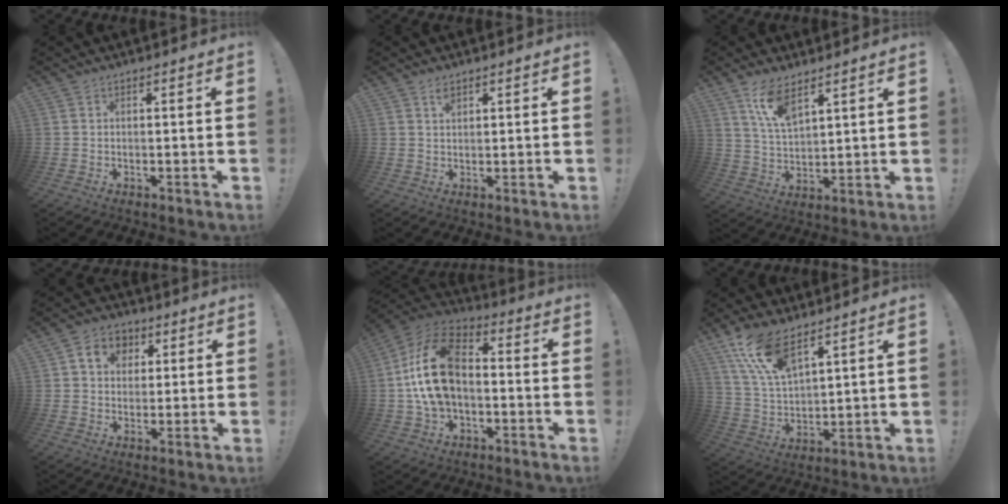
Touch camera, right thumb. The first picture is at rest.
{"total": 2.3, "force": [1.6, 1.1, 1.1], "torque": [-0.003, -0.014, 0.025]}
{"total": 9.8, "force": [7.2, 3.7, 5.5], "torque": [-0.112, -0.031, 0.135]}
{"total": 8.6, "force": [2.8, 7.1, 4.0], "torque": [-0.051, -0.003, 0.052]}
{"total": 18.9, "force": [0.3, 12.4, 14.2], "torque": [-0.255, 0.027, 0.013]}
{"total": 13.1, "force": [9.6, 4.7, 7.7], "torque": [-0.167, -0.051, 0.178]}